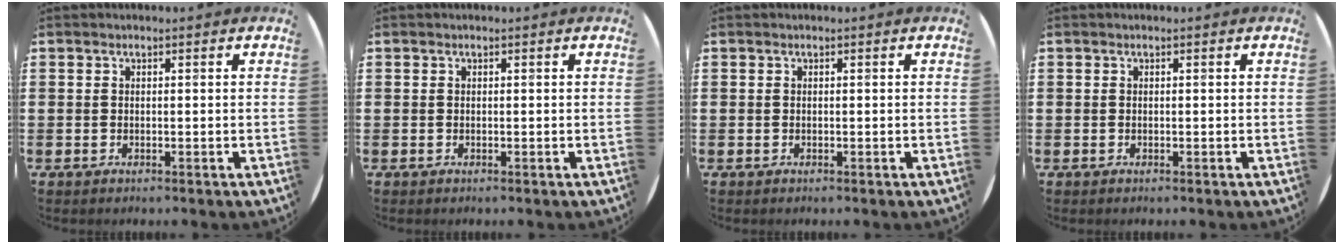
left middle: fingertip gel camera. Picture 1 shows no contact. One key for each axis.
{"total": 0.0}
{"total": 0.0}
{"total": 0.0}